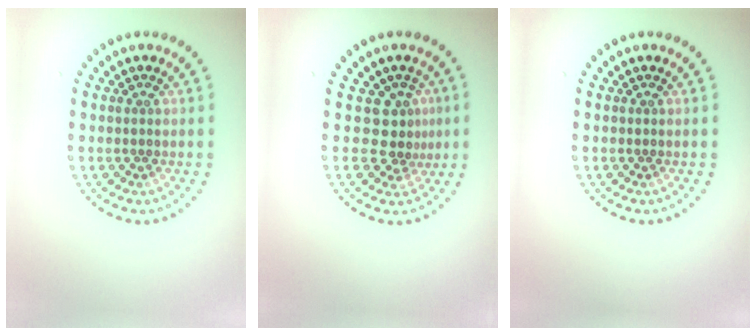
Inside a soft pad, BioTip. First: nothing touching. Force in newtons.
{"total": 2.6, "press": 1.9, "slide": 1.8}
{"total": 0.0}